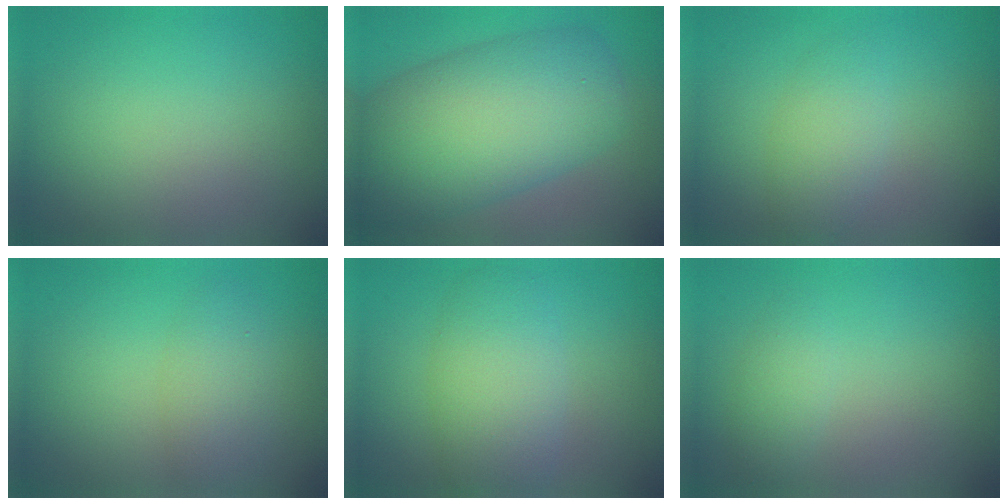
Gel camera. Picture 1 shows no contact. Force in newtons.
{"total": 11.0, "press": 11.0, "slide": 0.4}
{"total": 2.7, "press": 2.7, "slide": 0.1}
{"total": 2.8, "press": 2.8, "slide": 0.1}
{"total": 5.4, "press": 5.4, "slide": 0.3}
{"total": 1.5, "press": 1.5, "slide": 0.1}